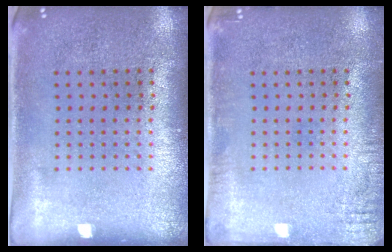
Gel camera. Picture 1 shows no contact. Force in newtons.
{"total": 1.7, "press": 1.7, "slide": 0.2}